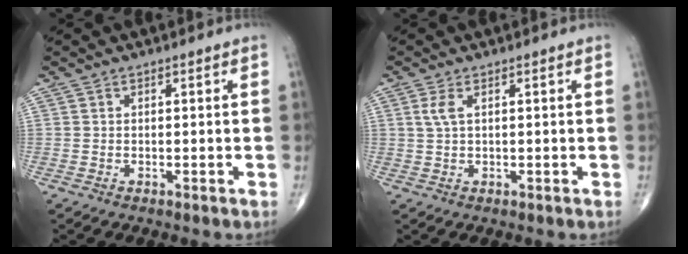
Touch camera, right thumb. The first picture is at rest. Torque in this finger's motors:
{"motor_torque": [-0.41, 0.38, 0.13, -0.03, 0.01]}